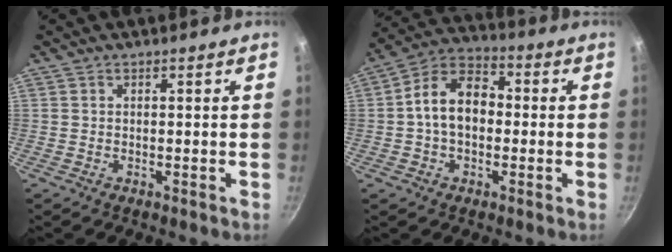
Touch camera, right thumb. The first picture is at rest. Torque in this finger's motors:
{"motor_torque": [0.71, 2.43, 1.26, -0.39, 0.11]}